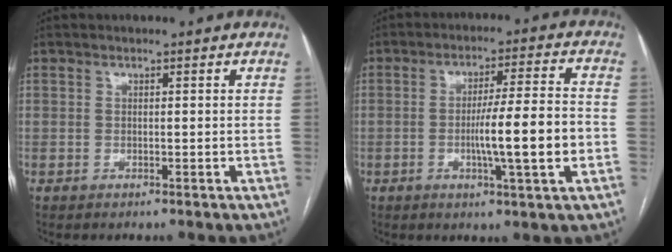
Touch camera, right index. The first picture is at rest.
{"total": 10.6, "force": [-2.3, -0.1, 10.4], "torque": [-0.168, 0.000, -0.038]}